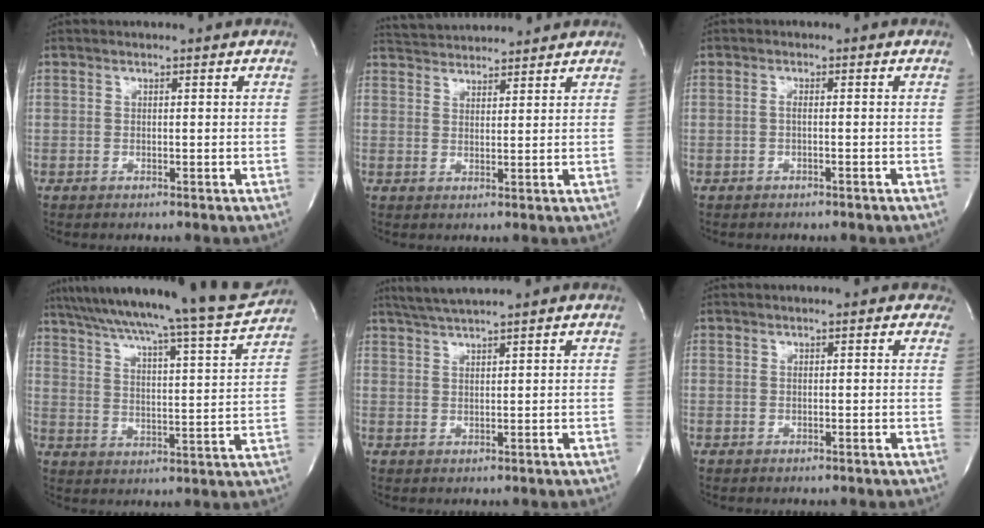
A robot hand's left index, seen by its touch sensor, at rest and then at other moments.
{"total": 7.6, "force": [7.4, 0.8, 1.4], "torque": [-0.031, 0.026, 0.116]}
{"total": 1.1, "force": [-0.6, 0.0, 0.9], "torque": [-0.019, 0.001, -0.008]}
{"total": 22.5, "force": [20.3, -0.7, 9.7], "torque": [-0.161, -0.037, 0.285]}
{"total": 4.6, "force": [3.9, -1.0, 2.2], "torque": [-0.043, 0.017, 0.076]}
{"total": 2.0, "force": [1.5, 0.7, 1.2], "torque": [-0.011, 0.007, 0.006]}